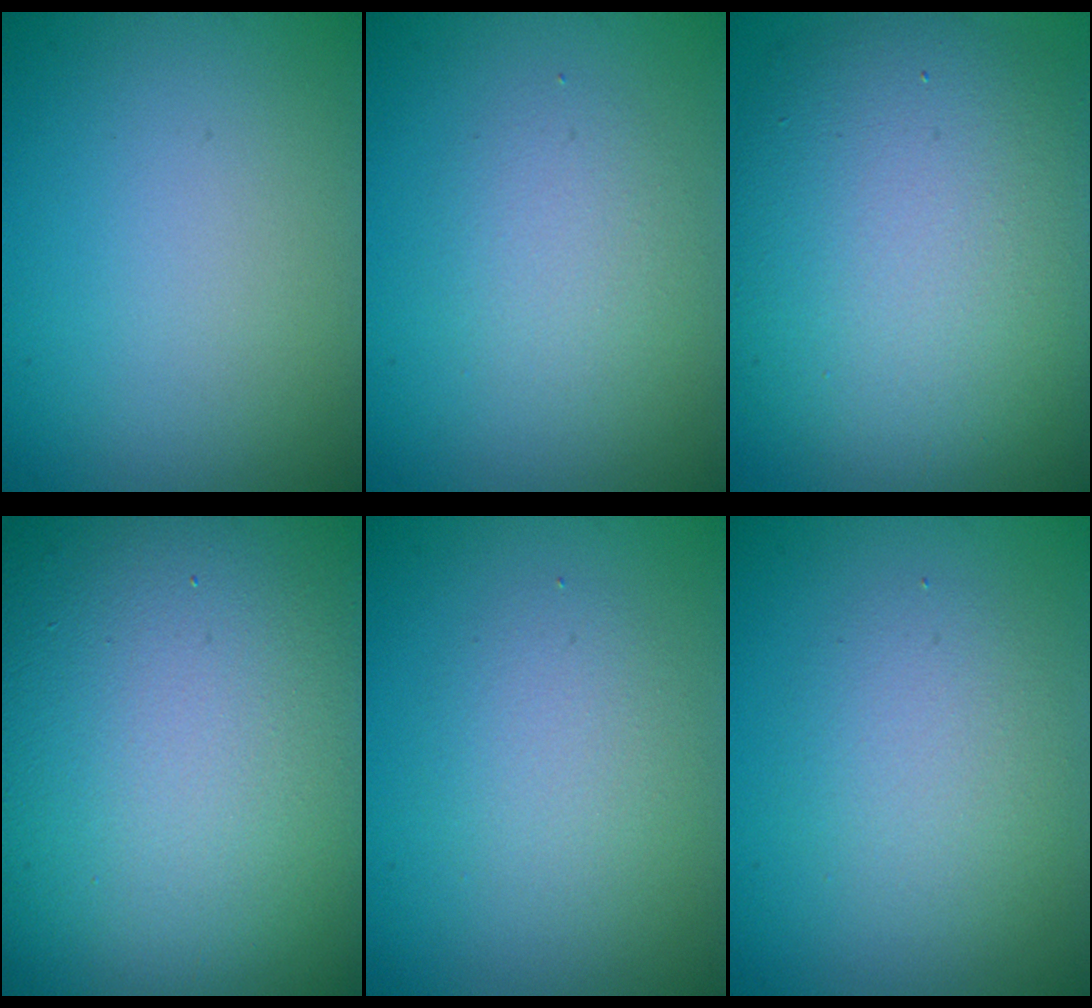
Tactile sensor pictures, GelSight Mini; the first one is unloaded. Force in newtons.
{"total": 2.1, "press": 2.1, "slide": 0.1}
{"total": 11.2, "press": 11.2, "slide": 0.4}
{"total": 22.6, "press": 22.6, "slide": 1.6}
{"total": 2.4, "press": 2.4, "slide": 0.2}
{"total": 2.8, "press": 2.8, "slide": 0.2}